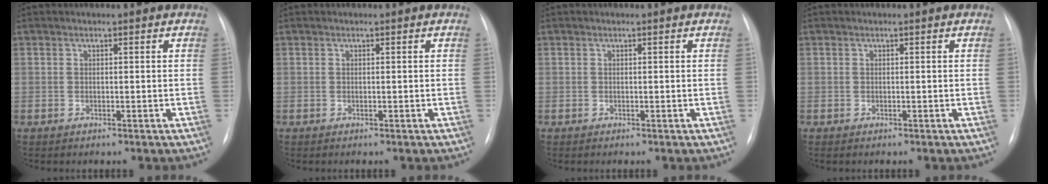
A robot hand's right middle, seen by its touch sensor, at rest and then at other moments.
{"total": 0.0}
{"total": 0.0}
{"total": 0.0}